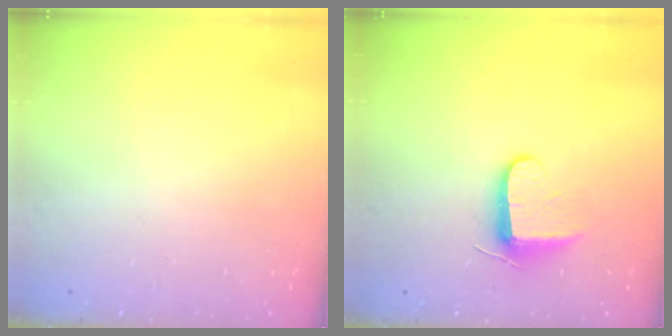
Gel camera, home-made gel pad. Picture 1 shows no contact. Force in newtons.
{"total": 8.7, "press": 8.6, "slide": 1.4}